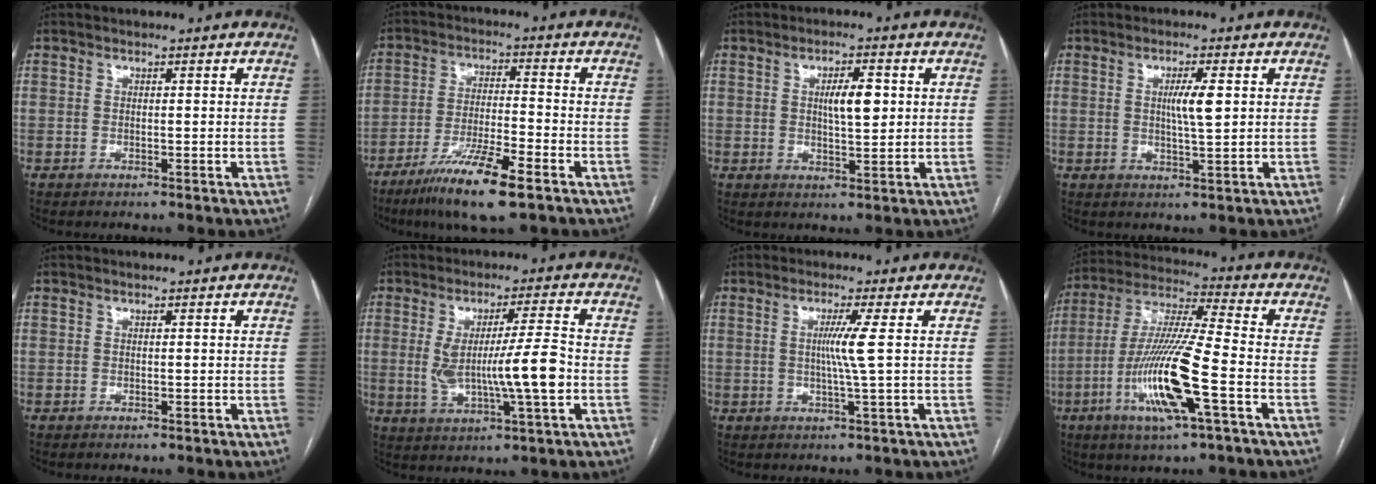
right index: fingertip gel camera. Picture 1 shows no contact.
{"total": 11.1, "force": [-6.9, 0.9, 8.6], "torque": [-0.164, -0.026, -0.122]}
{"total": 5.2, "force": [1.0, 1.4, 4.9], "torque": [-0.083, 0.005, 0.019]}
{"total": 4.3, "force": [0.8, 0.3, 4.2], "torque": [-0.073, -0.003, 0.013]}
{"total": 0.0}
{"total": 10.7, "force": [-1.0, 0.5, 10.6], "torque": [-0.195, 0.001, -0.016]}
{"total": 4.2, "force": [0.4, -1.4, 3.9], "torque": [-0.074, -0.007, 0.006]}
{"total": 15.9, "force": [-5.5, 0.7, 14.9], "torque": [-0.306, -0.014, -0.104]}